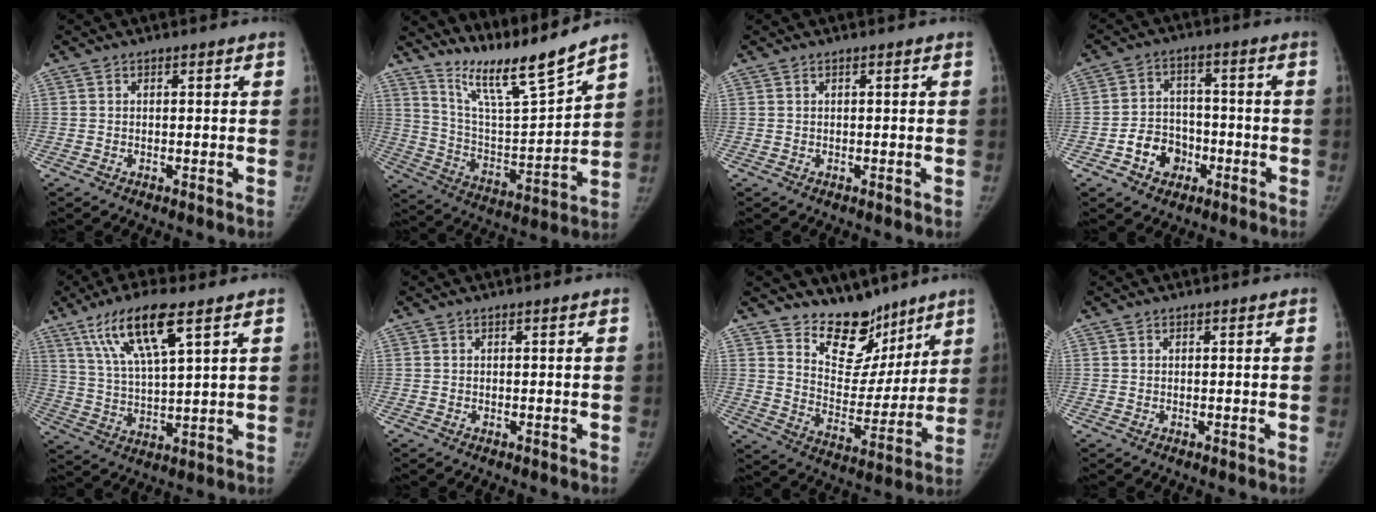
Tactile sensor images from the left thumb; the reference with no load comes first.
{"total": 14.2, "force": [12.5, -0.1, 6.7], "torque": [-0.104, -0.088, 0.234]}
{"total": 0.0}
{"total": 8.0, "force": [-3.5, 6.4, 3.3], "torque": [-0.026, 0.029, -0.058]}
{"total": 12.9, "force": [7.2, 3.0, 10.2], "torque": [-0.193, -0.020, 0.142]}
{"total": 0.0}
{"total": 13.5, "force": [10.6, 7.4, 3.8], "torque": [0.000, -0.084, 0.181]}
{"total": 0.0}